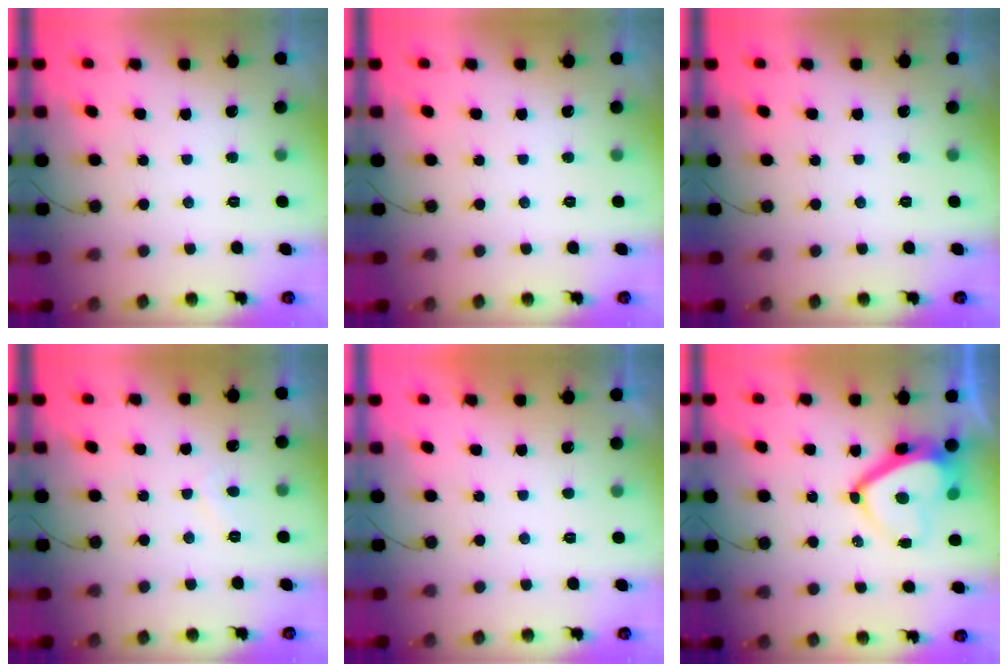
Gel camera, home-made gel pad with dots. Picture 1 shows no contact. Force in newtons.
{"total": 0.0}
{"total": 0.0}
{"total": 2.1, "press": 2.0, "slide": 0.5}
{"total": 2.1, "press": 2.0, "slide": 0.4}
{"total": 9.3, "press": 9.2, "slide": 1.3}